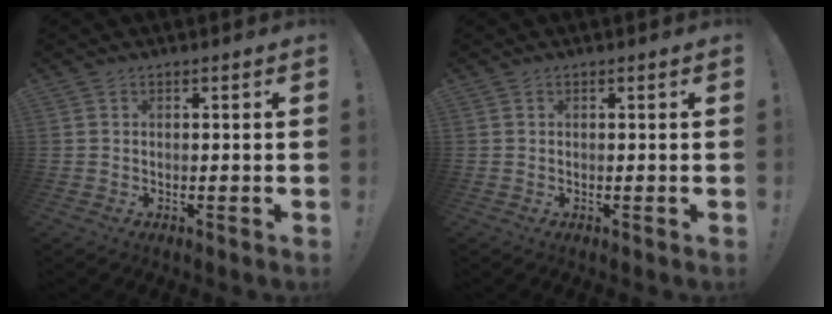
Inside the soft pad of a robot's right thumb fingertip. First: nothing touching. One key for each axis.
{"total": 0.0}